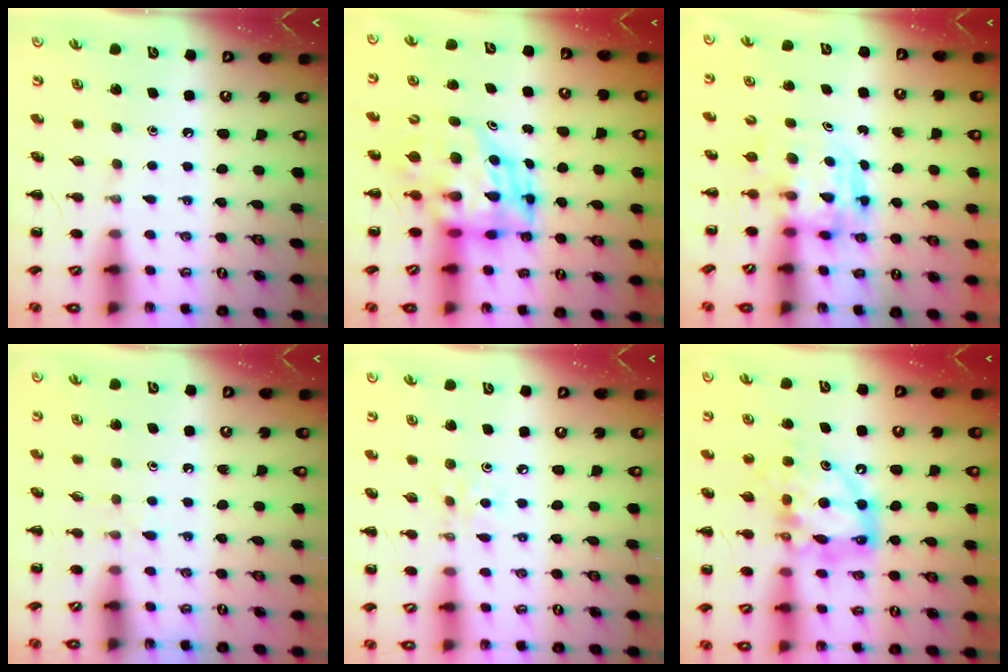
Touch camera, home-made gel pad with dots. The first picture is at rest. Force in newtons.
{"total": 6.3, "press": 6.0, "slide": 1.7}
{"total": 3.8, "press": 3.8, "slide": 0.2}
{"total": 3.4, "press": 3.0, "slide": 1.6}
{"total": 3.9, "press": 3.6, "slide": 1.3}
{"total": 12.6, "press": 12.0, "slide": 3.8}